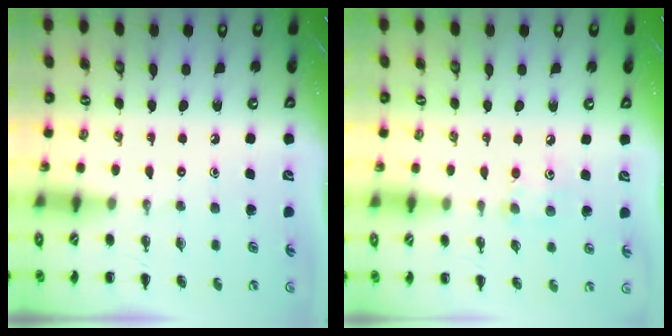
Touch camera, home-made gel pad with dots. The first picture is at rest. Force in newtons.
{"total": 5.7, "press": 5.5, "slide": 1.4}